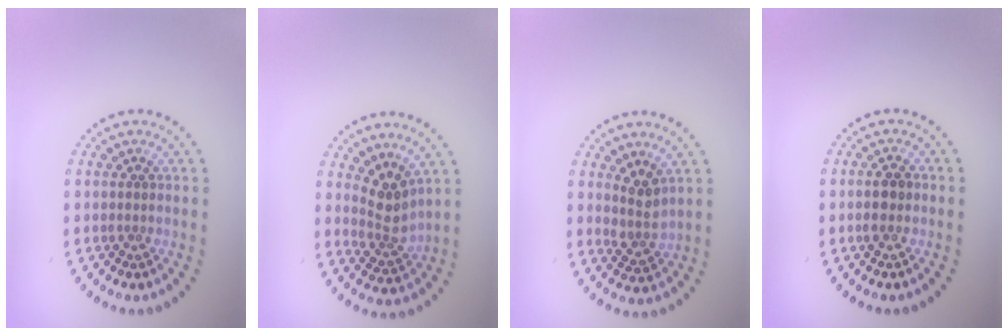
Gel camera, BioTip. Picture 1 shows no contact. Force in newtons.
{"total": 2.9, "press": 2.1, "slide": 1.9}
{"total": 2.2, "press": 1.8, "slide": 1.3}
{"total": 1.7, "press": 1.7, "slide": 0.2}